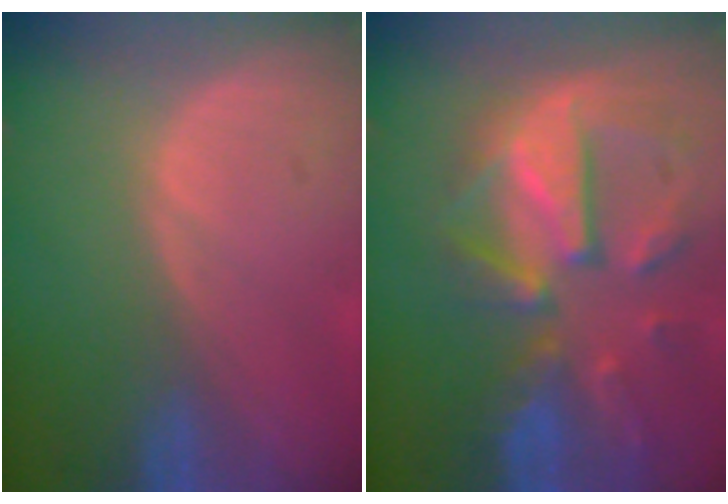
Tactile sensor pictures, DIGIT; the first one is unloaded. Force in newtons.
{"total": 12.0, "press": 10.4, "slide": 5.9}